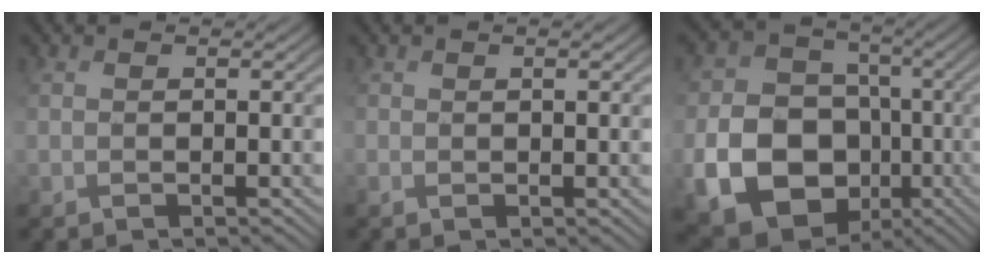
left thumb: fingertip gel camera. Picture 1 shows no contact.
{"total": 1.4, "force": [0.1, 0.4, 1.3], "torque": [-0.024, -0.004, 0.002]}
{"total": 13.7, "force": [-4.1, 11.3, 6.5], "torque": [-0.160, -0.038, -0.075]}